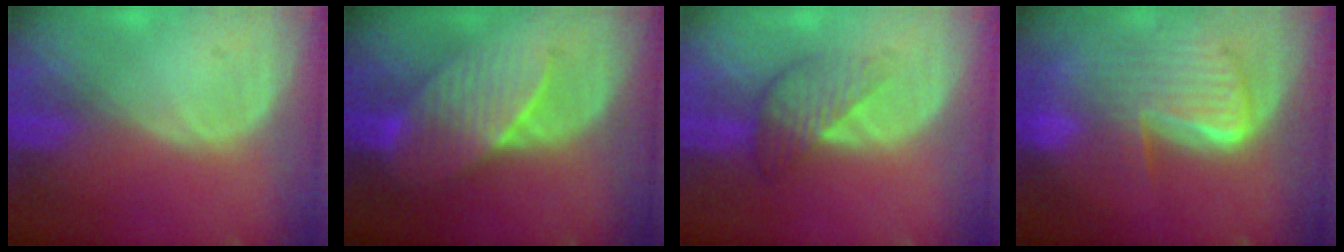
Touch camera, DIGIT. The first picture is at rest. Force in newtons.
{"total": 7.2, "press": 7.1, "slide": 1.4}
{"total": 4.6, "press": 4.6, "slide": 0.2}
{"total": 9.9, "press": 8.6, "slide": 4.9}